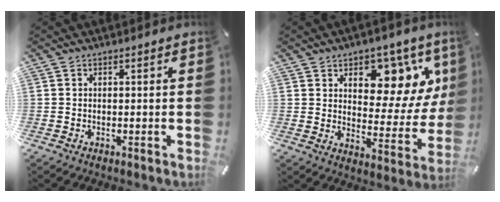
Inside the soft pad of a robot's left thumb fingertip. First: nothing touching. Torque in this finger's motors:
{"motor_torque": [1.83, 1.75, 1.07, -1.10, 0.32]}